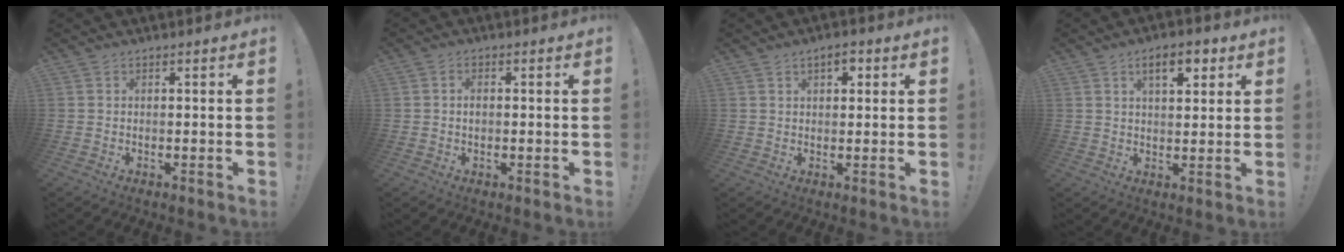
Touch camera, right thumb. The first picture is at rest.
{"total": 1.5, "force": [-0.1, 1.1, 0.9], "torque": [-0.027, 0.009, 0.000]}
{"total": 3.5, "force": [1.8, 1.8, 2.4], "torque": [-0.030, -0.004, 0.028]}
{"total": 7.3, "force": [3.7, 3.2, 5.5], "torque": [-0.076, -0.006, 0.059]}